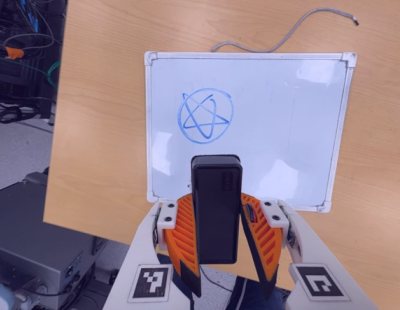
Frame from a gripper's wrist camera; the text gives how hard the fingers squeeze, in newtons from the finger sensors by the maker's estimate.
{"total": 5.1, "left": 4.6, "right": 5.6}